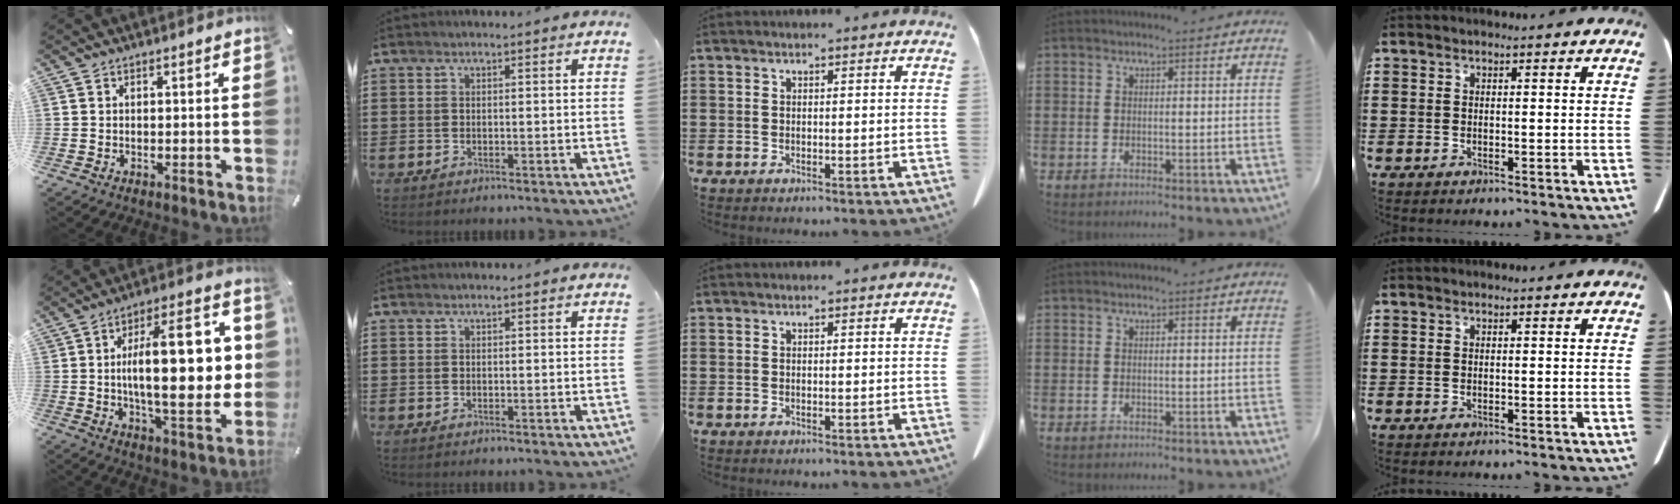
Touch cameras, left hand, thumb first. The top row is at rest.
{"thumb": {"total": 23.1, "force": [2.0, 9.4, 21.0], "torque": [-0.313, -0.001, 0.027]}}